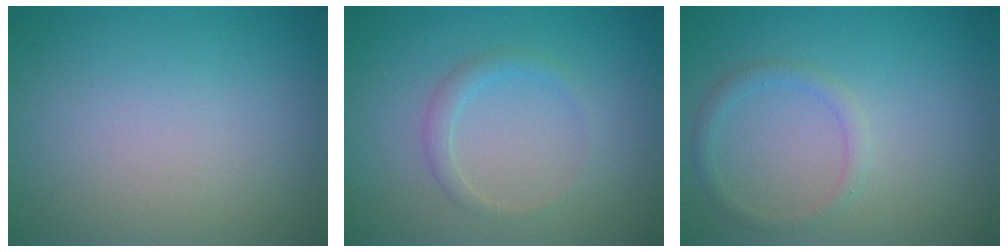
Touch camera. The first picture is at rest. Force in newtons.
{"total": 1.4, "press": 1.4, "slide": 0.1}
{"total": 1.4, "press": 1.4, "slide": 0.1}